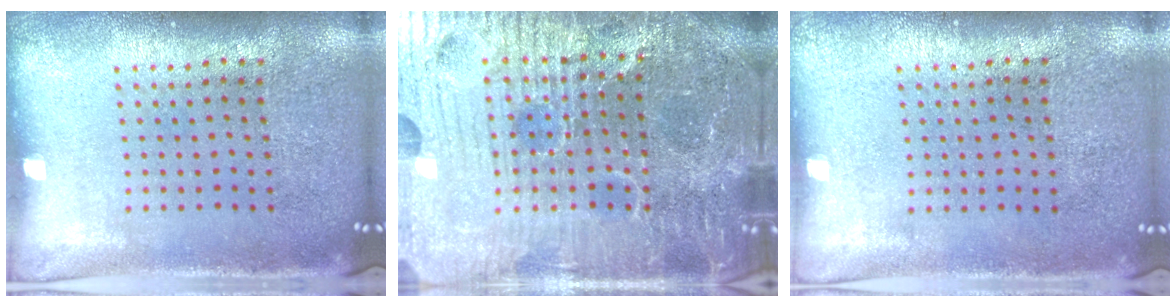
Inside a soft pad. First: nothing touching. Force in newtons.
{"total": 6.1, "press": 5.8, "slide": 2.0}
{"total": 0.0}